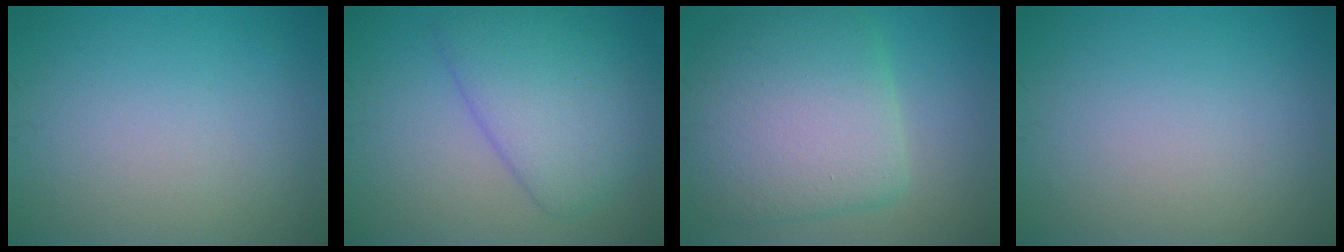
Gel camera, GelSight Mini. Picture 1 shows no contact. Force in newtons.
{"total": 6.1, "press": 6.1, "slide": 0.4}
{"total": 9.2, "press": 9.2, "slide": 0.5}
{"total": 0.0}